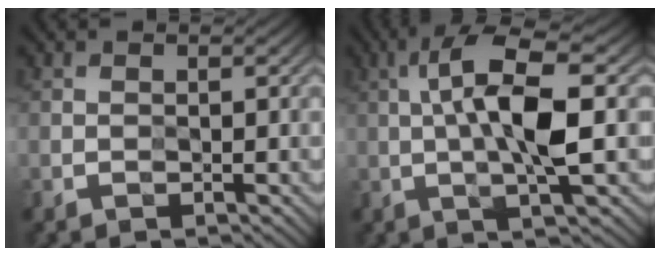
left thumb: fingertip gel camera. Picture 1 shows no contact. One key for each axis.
{"total": 10.3, "fx": 0.6, "fy": 2.7, "fz": 9.9, "tx": -0.182, "ty": 0.017, "tz": 0.005}